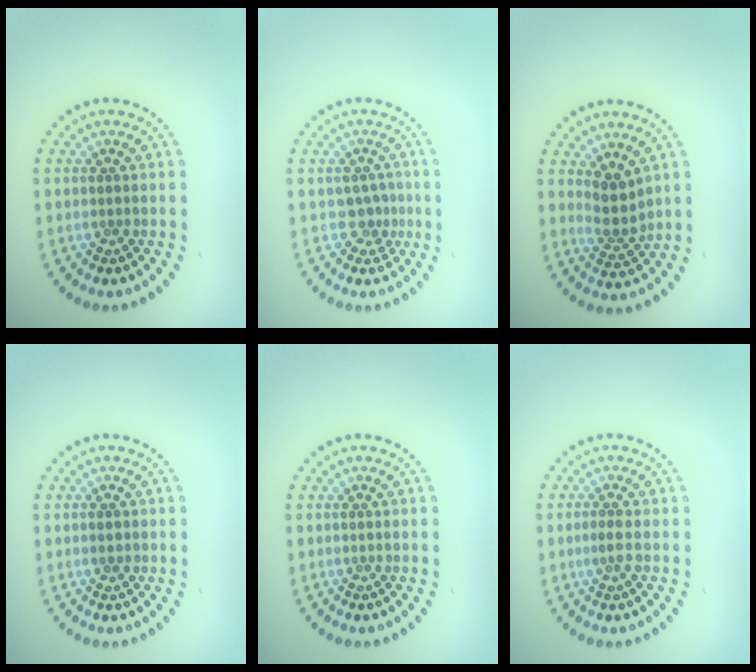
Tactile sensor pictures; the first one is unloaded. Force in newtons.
{"total": 1.7, "press": 1.4, "slide": 1.0}
{"total": 2.5, "press": 2.0, "slide": 1.6}
{"total": 1.1, "press": 1.1, "slide": 0.2}
{"total": 0.0}
{"total": 1.2, "press": 1.1, "slide": 0.5}